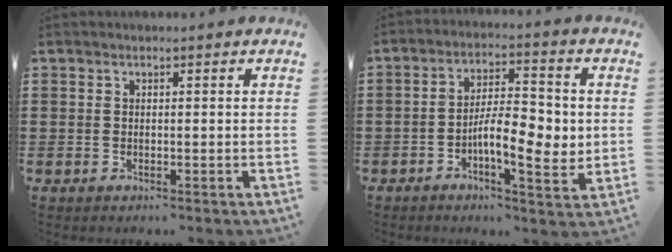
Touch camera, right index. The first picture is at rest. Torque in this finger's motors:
{"motor_torque": [2.14, 0.00, 0.43, 0.15]}